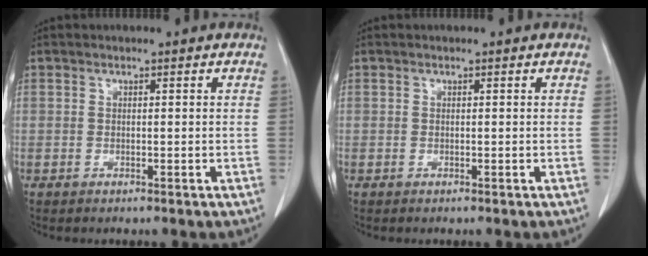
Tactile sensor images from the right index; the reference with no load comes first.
{"total": 0.0}